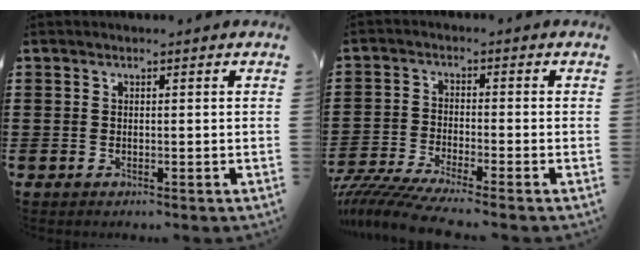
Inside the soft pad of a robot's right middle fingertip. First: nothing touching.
{"total": 5.1, "force": [-4.8, -0.4, 1.6], "torque": [-0.057, -0.025, -0.101]}